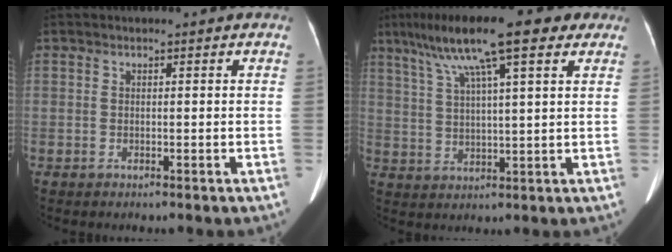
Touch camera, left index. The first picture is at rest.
{"total": 15.7, "force": [9.9, 2.4, 12.0], "torque": [-0.210, 0.045, 0.161]}